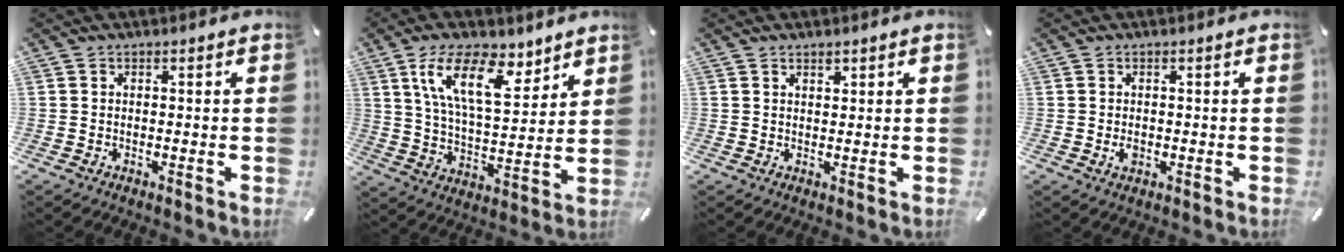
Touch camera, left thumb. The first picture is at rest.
{"total": 15.3, "force": [9.5, 6.8, 9.9], "torque": [-0.193, -0.033, 0.168]}
{"total": 1.2, "force": [1.1, 0.5, 0.3], "torque": [-0.006, 0.000, 0.020]}
{"total": 1.6, "force": [-0.2, 1.2, 1.0], "torque": [-0.029, 0.001, -0.006]}